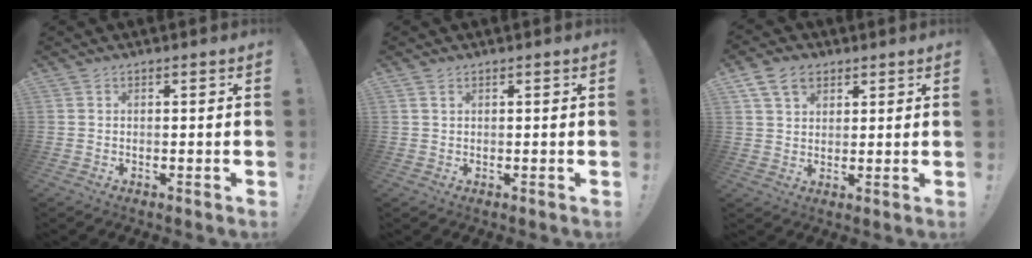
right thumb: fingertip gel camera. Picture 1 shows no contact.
{"total": 1.2, "force": [0.8, 0.5, 0.7], "torque": [-0.009, -0.002, 0.014]}
{"total": 8.4, "force": [4.5, 5.9, 3.8], "torque": [-0.066, -0.010, 0.090]}